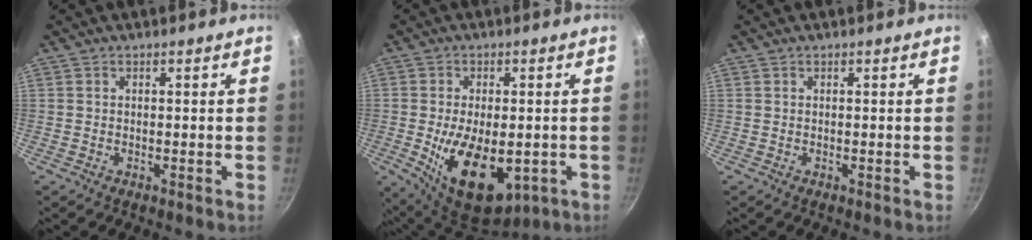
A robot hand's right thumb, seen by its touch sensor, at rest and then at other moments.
{"total": 16.0, "force": [-3.5, 8.9, 12.8], "torque": [-0.189, -0.008, -0.037]}
{"total": 0.0}